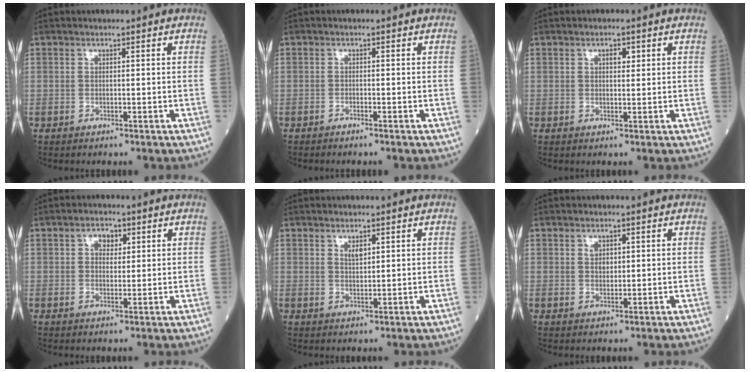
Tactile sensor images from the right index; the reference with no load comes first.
{"total": 0.9, "force": [-0.8, -0.1, 0.4], "torque": [-0.008, 0.002, -0.012]}
{"total": 1.6, "force": [0.7, 0.8, 1.3], "torque": [-0.017, 0.000, 0.009]}
{"total": 2.8, "force": [1.1, 1.8, 1.8], "torque": [-0.026, 0.008, 0.016]}
{"total": 1.8, "force": [1.1, 0.5, 1.3], "torque": [-0.026, -0.002, 0.022]}
{"total": 1.6, "force": [0.7, 1.0, 1.0], "torque": [-0.017, -0.001, 0.013]}